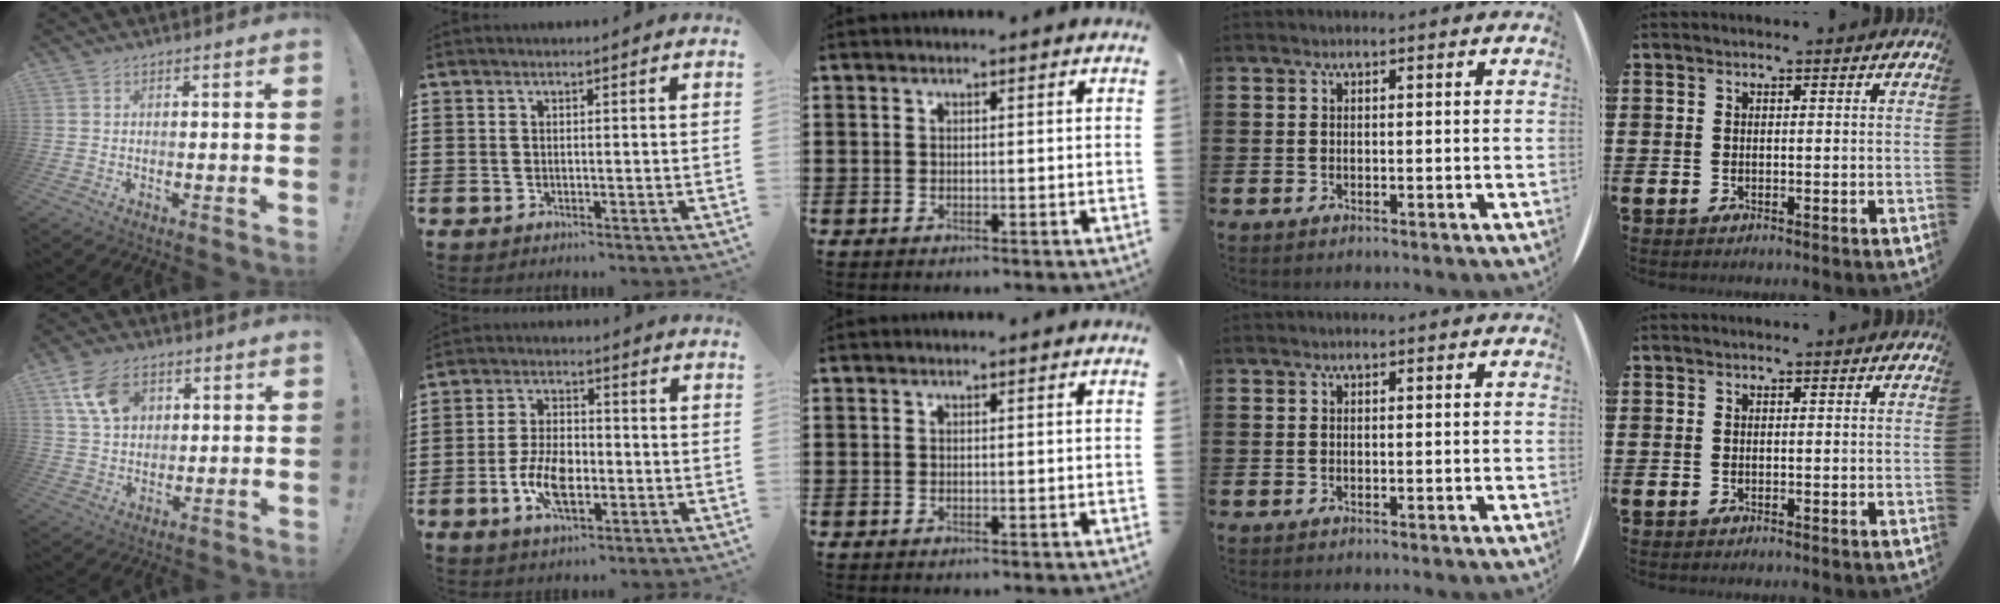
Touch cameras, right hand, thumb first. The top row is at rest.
{"thumb": {"total": 11.6, "force": [5.2, 8.2, 6.4], "torque": [-0.102, -0.008, 0.102]}, "index": {"total": 7.5, "force": [-2.3, 4.0, 6.0], "torque": [-0.135, 0.003, -0.047]}}